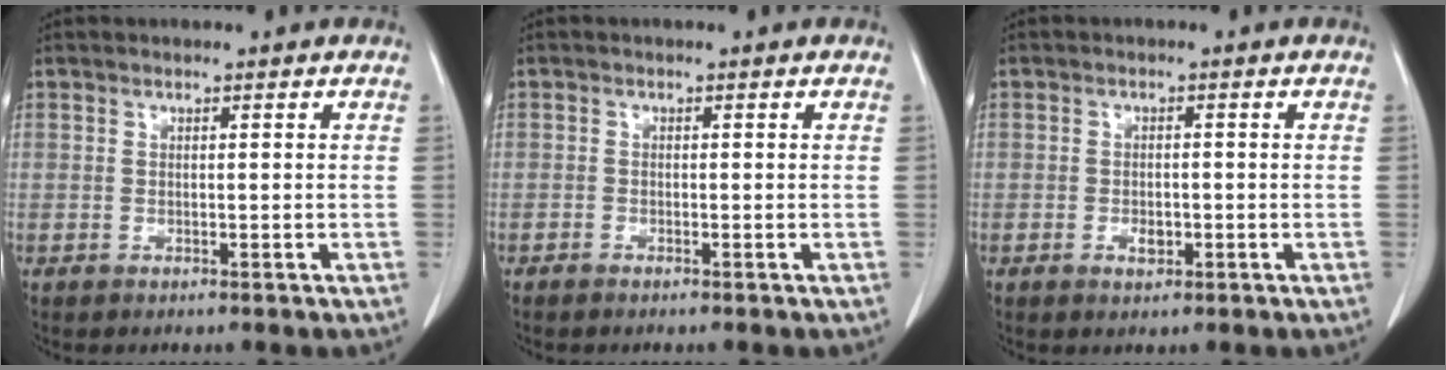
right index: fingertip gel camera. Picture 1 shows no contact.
{"total": 1.0, "force": [-0.7, 0.6, 0.5], "torque": [-0.014, 0.000, -0.011]}
{"total": 2.7, "force": [-1.0, 1.7, 1.9], "torque": [-0.031, 0.005, -0.009]}